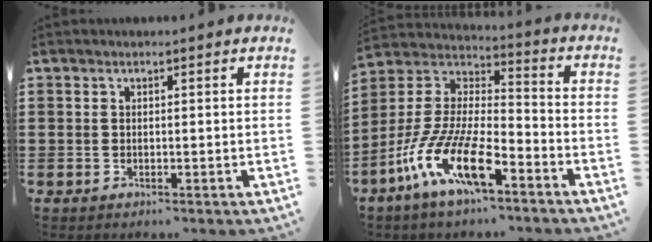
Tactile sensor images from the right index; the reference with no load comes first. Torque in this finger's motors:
{"motor_torque": [2.14, 0.00, 1.05, 0.21]}